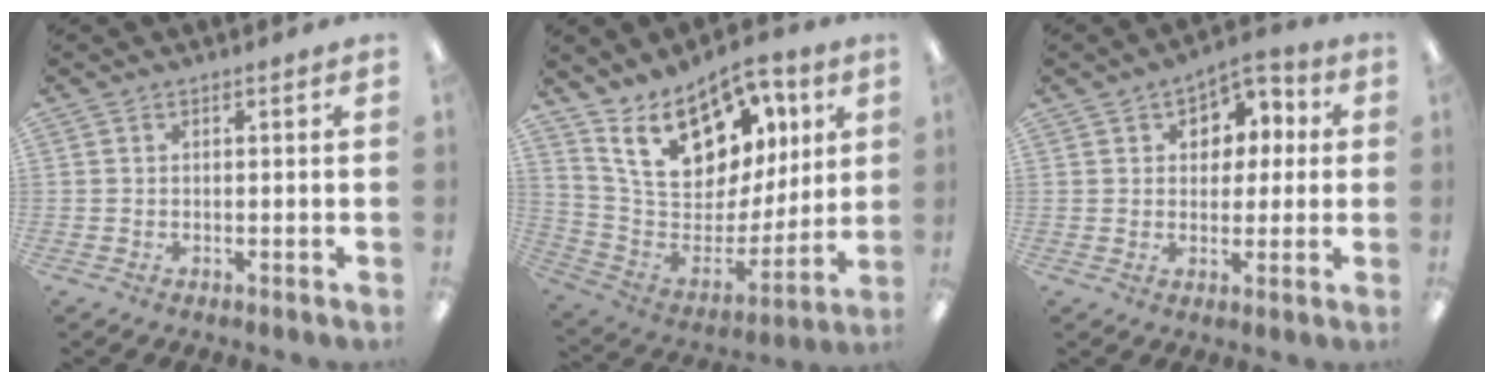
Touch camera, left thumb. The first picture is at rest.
{"total": 20.0, "force": [12.6, 11.2, 10.8], "torque": [-0.191, -0.062, 0.228]}
{"total": 6.8, "force": [2.4, 5.6, 3.0], "torque": [-0.044, -0.004, 0.039]}